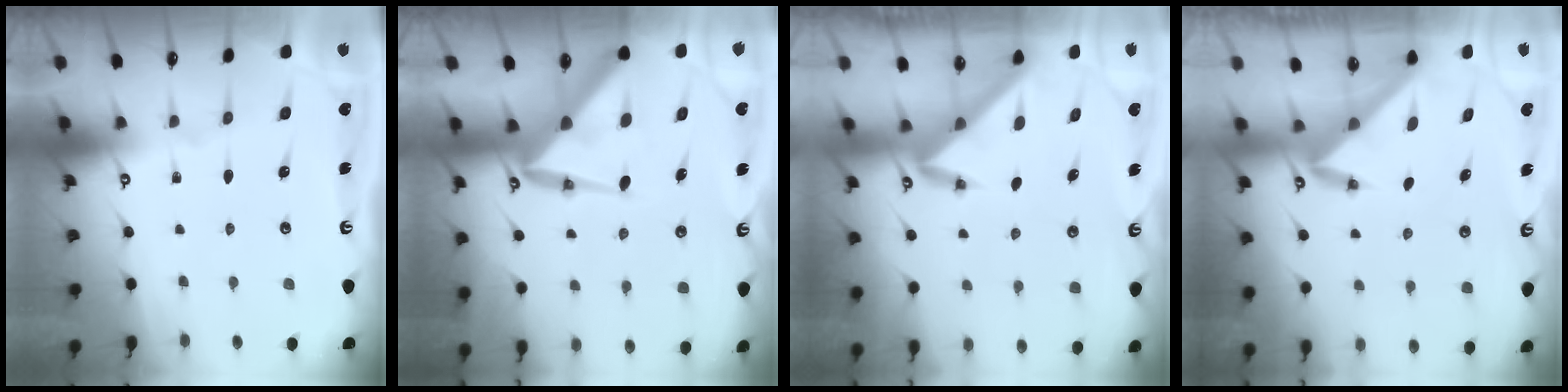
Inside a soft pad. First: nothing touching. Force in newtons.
{"total": 11.4, "press": 11.3, "slide": 1.1}
{"total": 3.4, "press": 3.4, "slide": 0.2}
{"total": 3.4, "press": 3.4, "slide": 0.4}